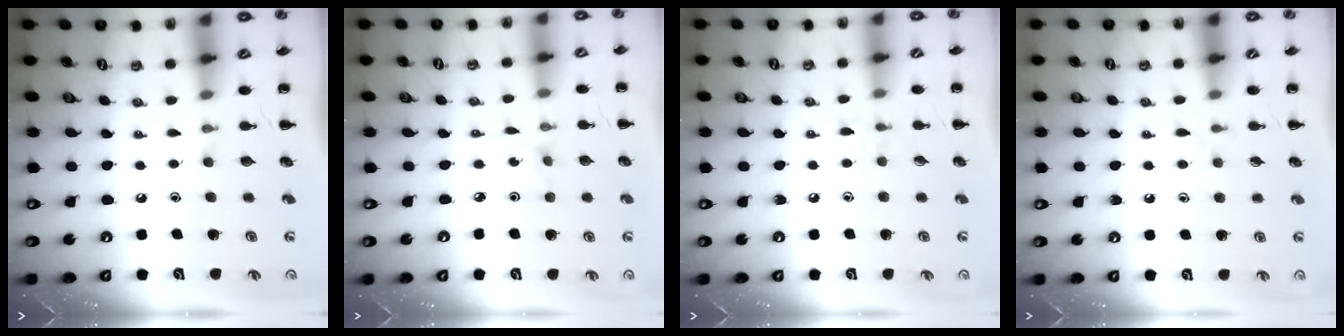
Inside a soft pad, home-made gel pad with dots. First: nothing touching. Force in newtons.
{"total": 1.7, "press": 1.6, "slide": 0.6}
{"total": 4.3, "press": 4.0, "slide": 1.5}
{"total": 4.3, "press": 4.1, "slide": 1.6}